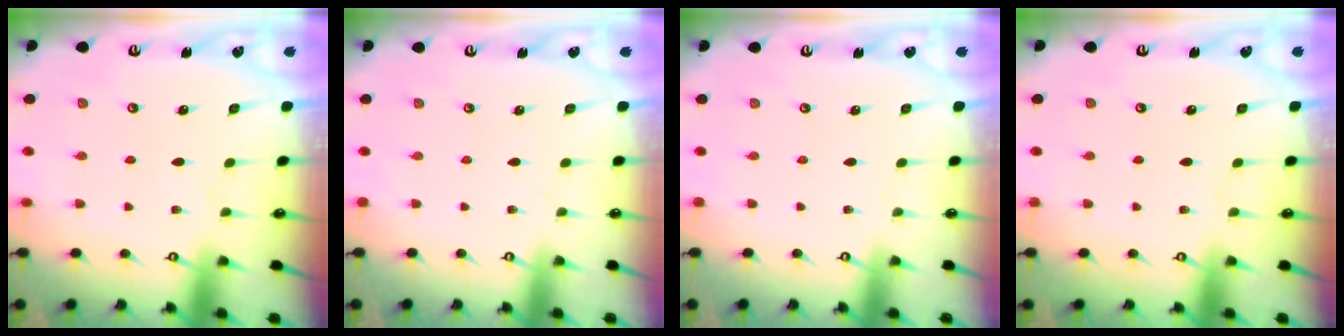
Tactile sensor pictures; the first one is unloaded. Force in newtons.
{"total": 0.0}
{"total": 0.0}
{"total": 0.0}